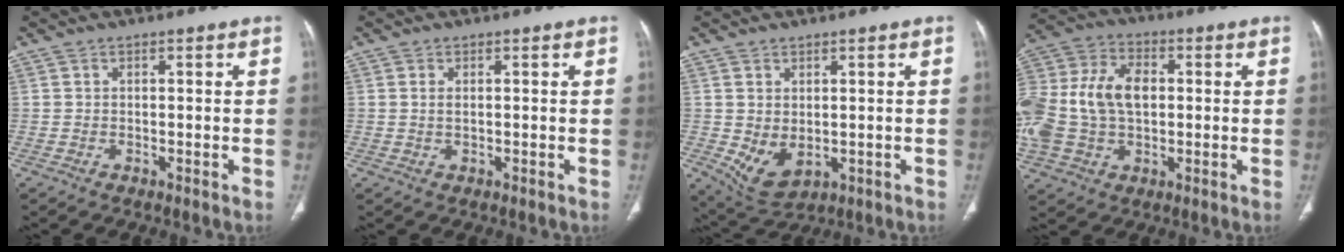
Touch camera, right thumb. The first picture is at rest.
{"total": 1.2, "force": [0.3, 0.6, 1.1], "torque": [-0.025, 0.000, 0.009]}
{"total": 6.5, "force": [-0.6, 4.1, 4.9], "torque": [-0.081, -0.009, 0.014]}
{"total": 19.9, "force": [0.7, 13.6, 14.5], "torque": [-0.330, 0.019, 0.018]}